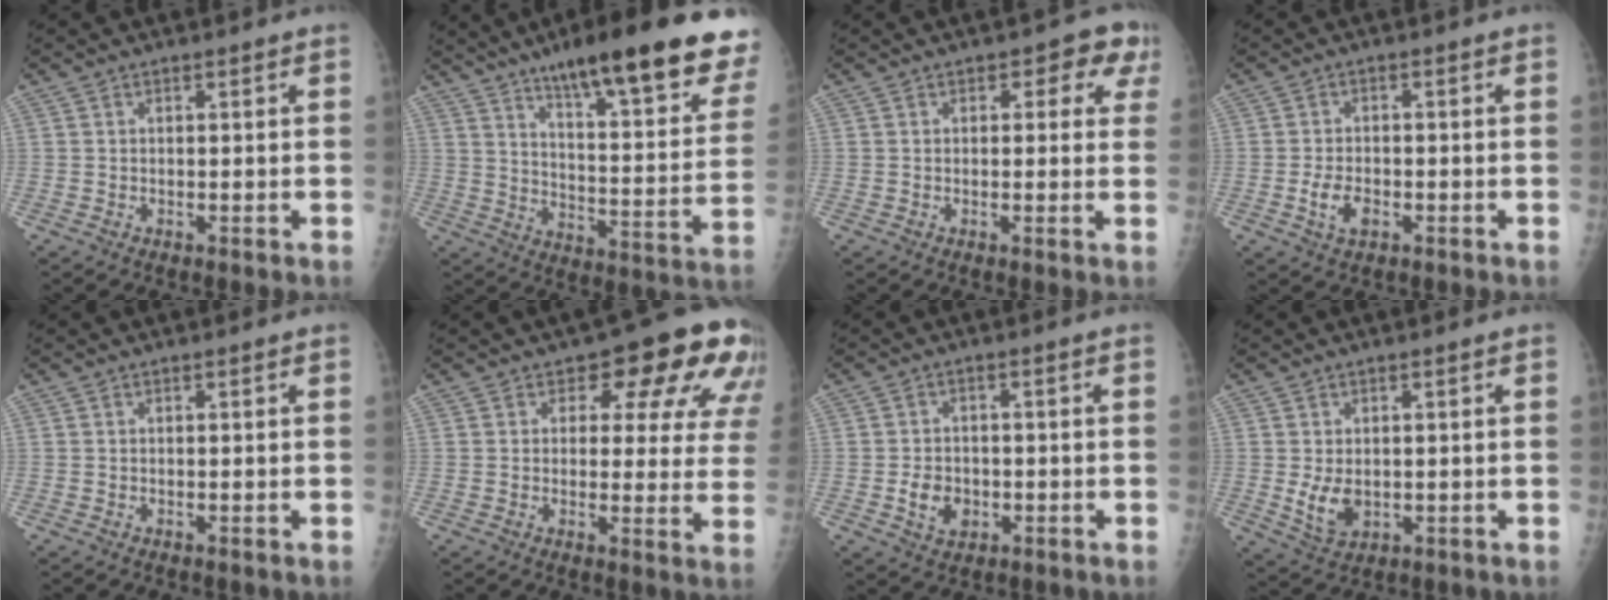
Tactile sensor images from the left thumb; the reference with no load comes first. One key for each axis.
{"total": 26.7, "fx": 18.0, "fy": 5.4, "fz": 19.0, "tx": -0.239, "ty": -0.060, "tz": 0.255}
{"total": 5.0, "fx": 2.1, "fy": 3.1, "fz": 3.4, "tx": 0.007, "ty": -0.001, "tz": 0.012}
{"total": 4.2, "fx": -1.5, "fy": 2.5, "fz": 3.0, "tx": -0.055, "ty": 0.006, "tz": -0.024}
{"total": 0.0}
{"total": 14.0, "fx": 7.1, "fy": 7.2, "fz": 9.7, "tx": -0.060, "ty": -0.030, "tz": 0.070}
{"total": 5.1, "fx": -1.3, "fy": 3.9, "fz": 2.9, "tx": -0.036, "ty": 0.006, "tz": -0.018}
{"total": 5.0, "fx": -0.2, "fy": 3.4, "fz": 3.7, "tx": -0.058, "ty": -0.012, "tz": 0.010}